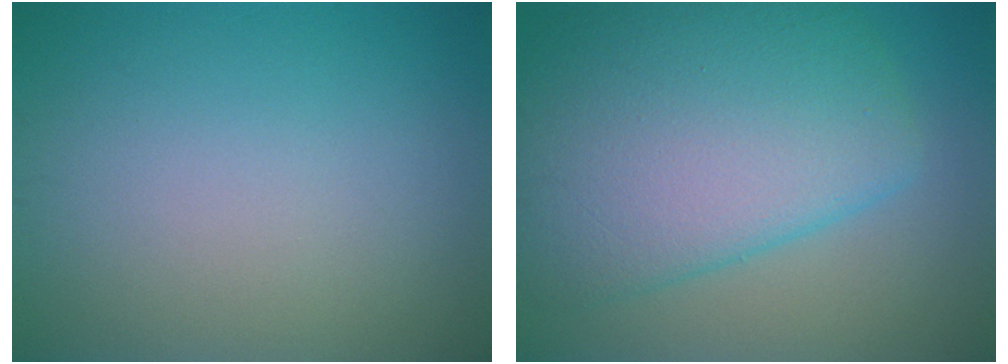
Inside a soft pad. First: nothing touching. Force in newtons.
{"total": 10.2, "press": 10.2, "slide": 0.4}